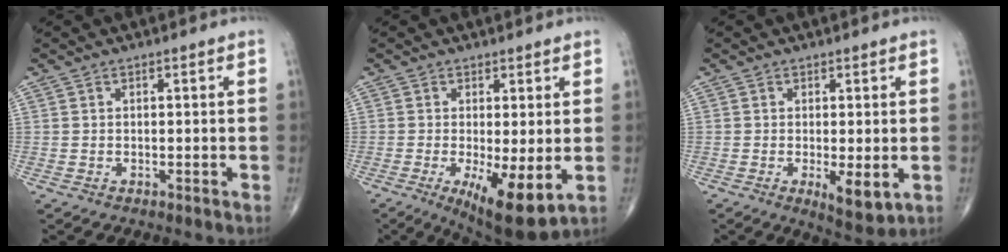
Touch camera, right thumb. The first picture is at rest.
{"total": 10.4, "force": [-2.2, 3.2, 9.6], "torque": [-0.155, -0.027, -0.027]}
{"total": 5.7, "force": [-1.2, 2.0, 5.2], "torque": [-0.081, -0.019, -0.014]}